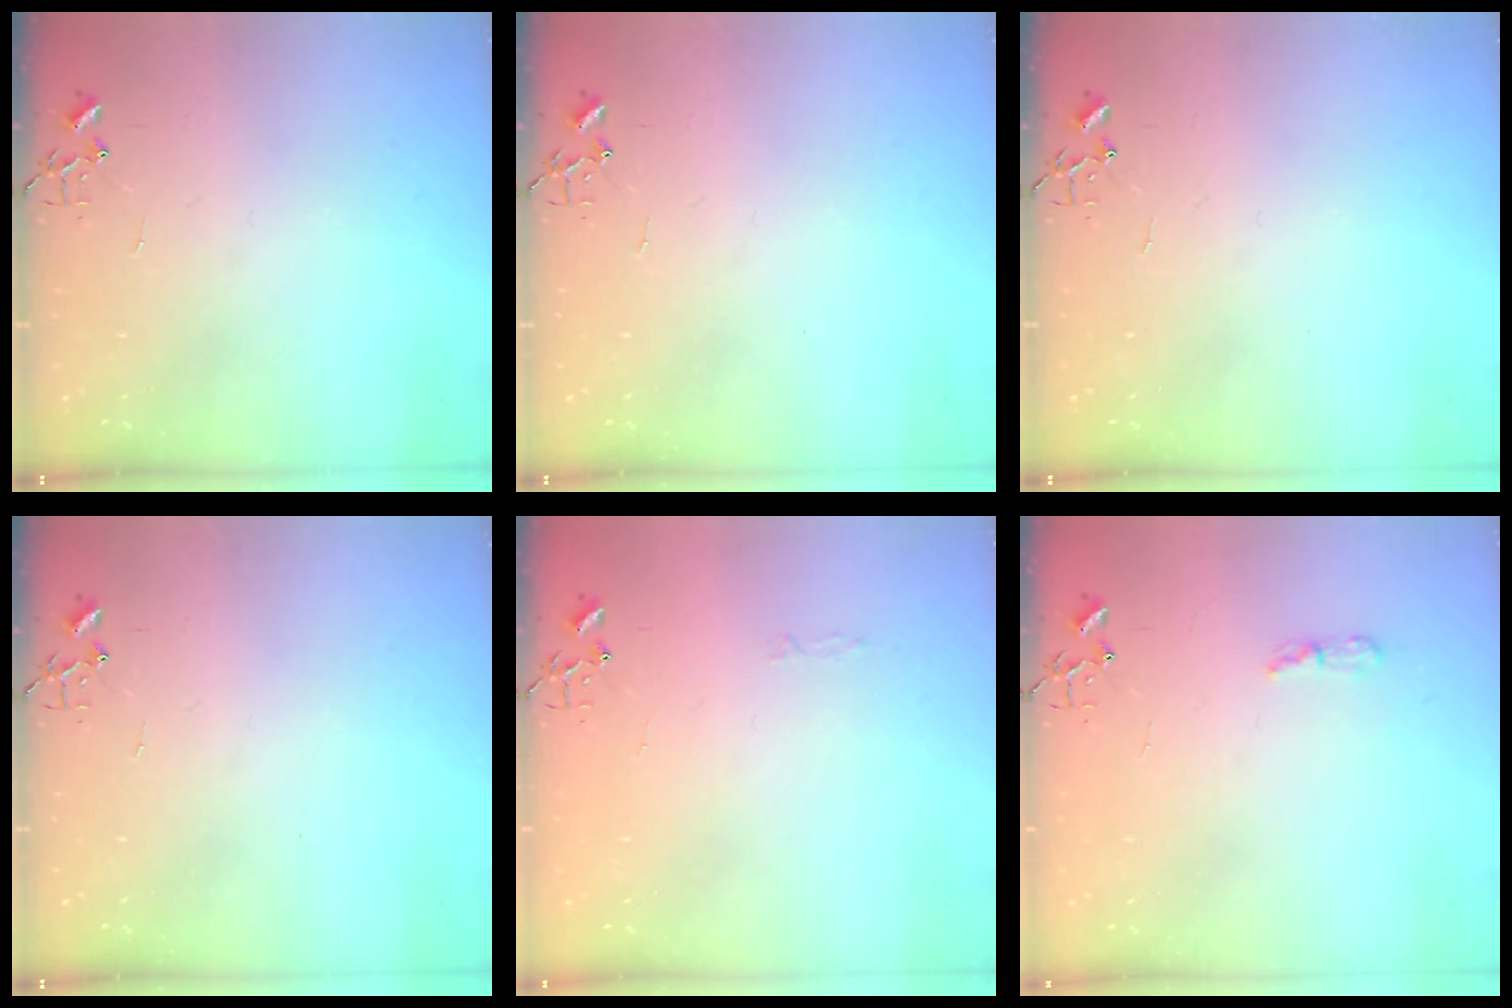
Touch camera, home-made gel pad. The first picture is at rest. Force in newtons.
{"total": 0.0}
{"total": 0.0}
{"total": 0.0}
{"total": 2.8, "press": 2.8, "slide": 0.4}
{"total": 4.7, "press": 4.7, "slide": 0.7}